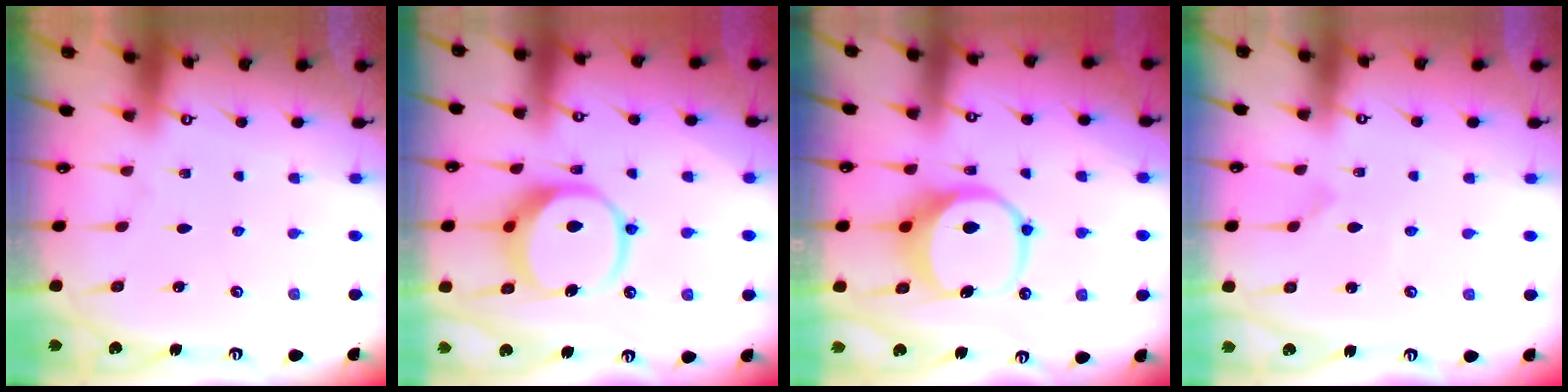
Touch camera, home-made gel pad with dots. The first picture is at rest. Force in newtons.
{"total": 12.1, "press": 12.0, "slide": 1.6}
{"total": 9.4, "press": 9.3, "slide": 1.4}
{"total": 1.4, "press": 1.4, "slide": 0.1}